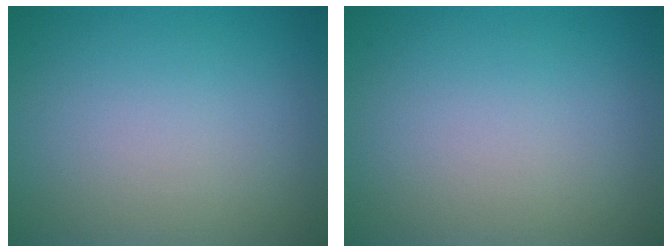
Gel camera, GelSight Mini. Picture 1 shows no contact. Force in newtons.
{"total": 0.0}